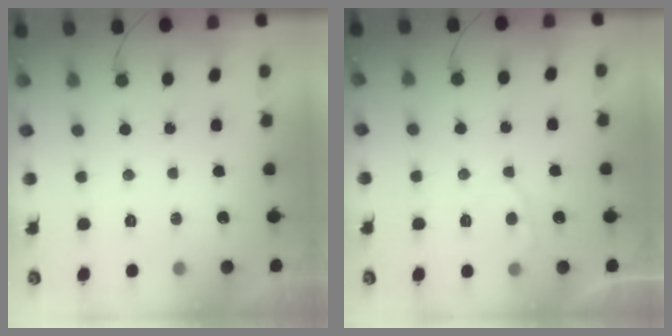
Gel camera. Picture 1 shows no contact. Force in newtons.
{"total": 3.7, "press": 3.7, "slide": 0.4}